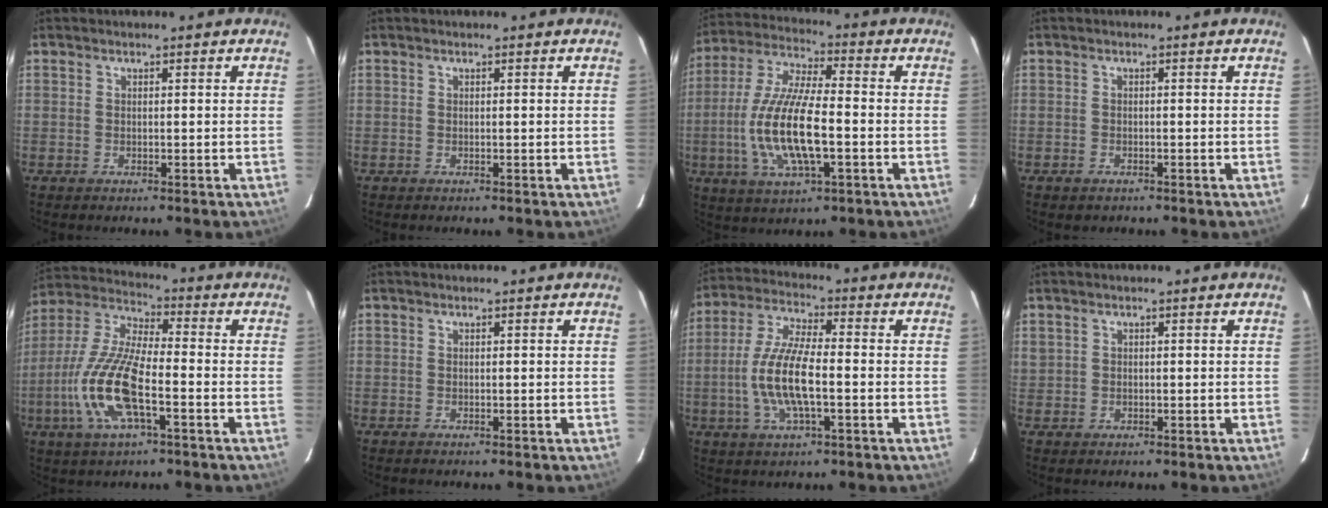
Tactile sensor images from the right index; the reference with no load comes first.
{"total": 0.0}
{"total": 15.8, "force": [-3.2, 4.9, 14.7], "torque": [-0.303, -0.007, -0.060]}
{"total": 1.3, "force": [-0.9, 0.8, 0.3], "torque": [-0.008, 0.000, -0.014]}
{"total": 15.6, "force": [-5.0, 4.5, 14.0], "torque": [-0.302, -0.009, -0.103]}
{"total": 0.0}
{"total": 11.7, "force": [-2.3, 3.3, 11.0], "torque": [-0.227, -0.002, -0.047]}
{"total": 1.3, "force": [0.6, 1.2, 0.3], "torque": [0.000, 0.005, 0.013]}